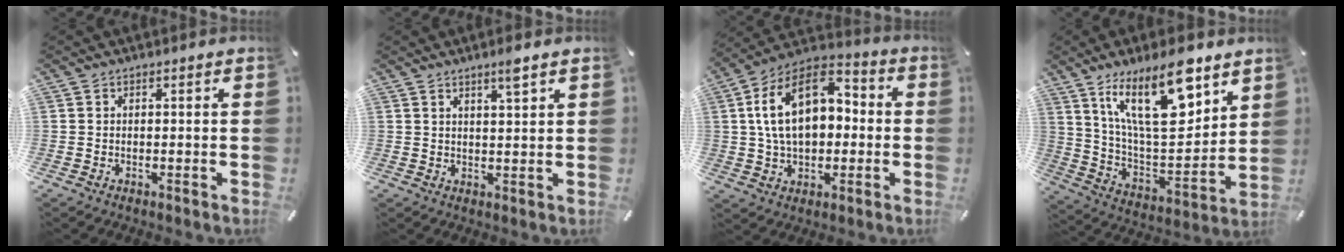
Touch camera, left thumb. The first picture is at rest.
{"total": 3.5, "force": [2.3, 0.4, 2.5], "torque": [-0.046, -0.004, 0.039]}
{"total": 16.8, "force": [2.6, 11.7, 11.8], "torque": [-0.234, 0.003, 0.046]}
{"total": 22.1, "force": [12.3, 9.0, 16.0], "torque": [-0.276, -0.061, 0.199]}